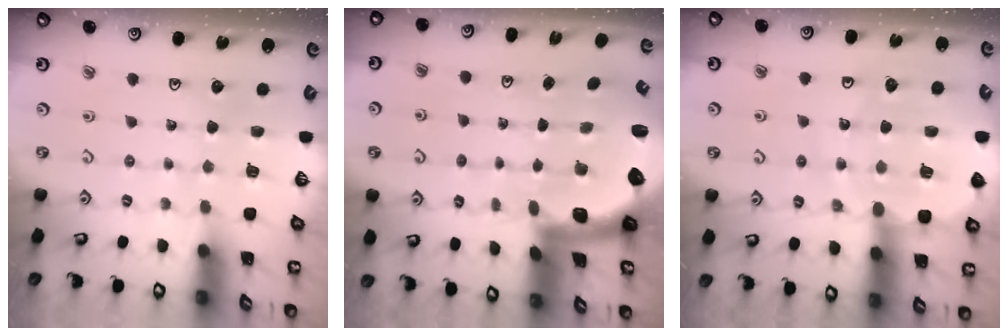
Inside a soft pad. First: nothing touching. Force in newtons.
{"total": 2.8, "press": 2.5, "slide": 1.4}
{"total": 12.4, "press": 11.9, "slide": 3.3}